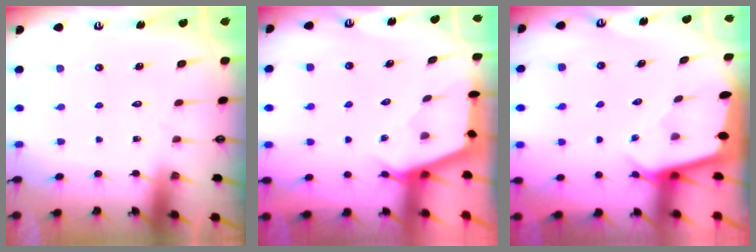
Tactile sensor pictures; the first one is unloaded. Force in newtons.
{"total": 2.9, "press": 2.9, "slide": 0.4}
{"total": 2.4, "press": 2.4, "slide": 0.3}